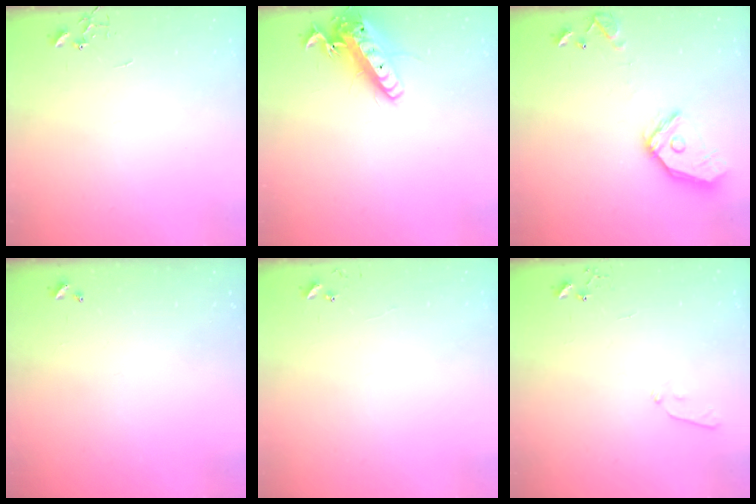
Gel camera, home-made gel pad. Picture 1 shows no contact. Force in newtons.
{"total": 15.2, "press": 14.9, "slide": 3.0}
{"total": 14.6, "press": 14.4, "slide": 1.8}
{"total": 0.0}
{"total": 4.7, "press": 4.7, "slide": 0.5}
{"total": 4.8, "press": 4.7, "slide": 1.0}